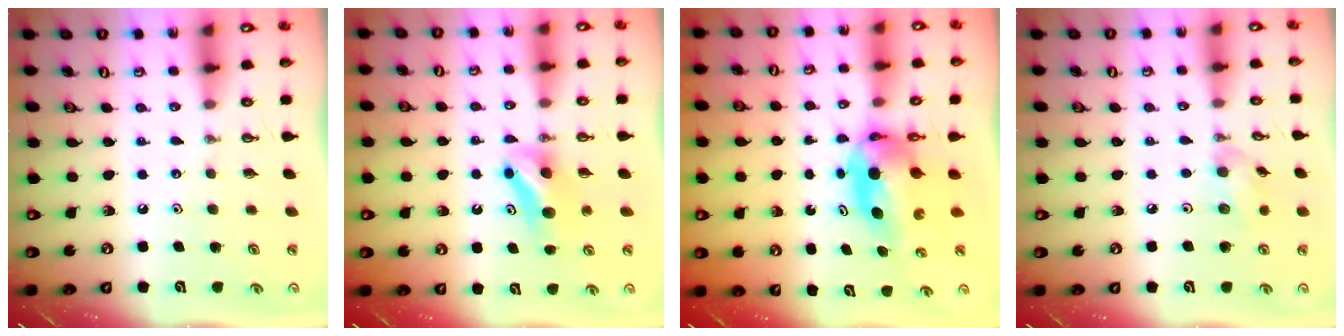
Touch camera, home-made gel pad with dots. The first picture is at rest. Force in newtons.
{"total": 7.0, "press": 6.9, "slide": 0.8}
{"total": 6.0, "press": 5.9, "slide": 1.1}
{"total": 7.2, "press": 7.1, "slide": 0.6}